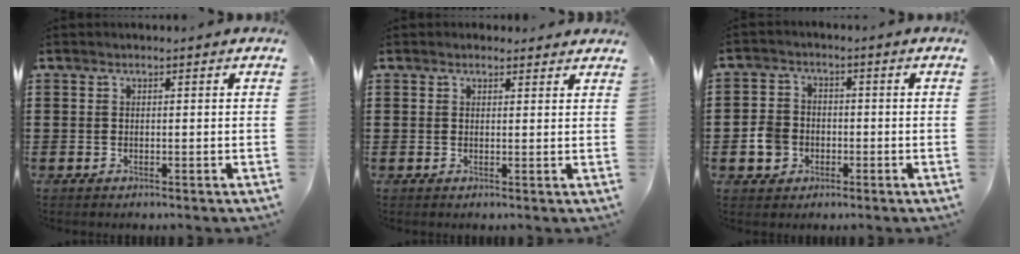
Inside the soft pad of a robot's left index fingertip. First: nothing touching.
{"total": 1.5, "force": [1.4, 0.5, 0.2], "torque": [0.002, 0.001, 0.025]}
{"total": 4.4, "force": [-1.4, 3.8, 1.8], "torque": [-0.045, 0.007, -0.030]}